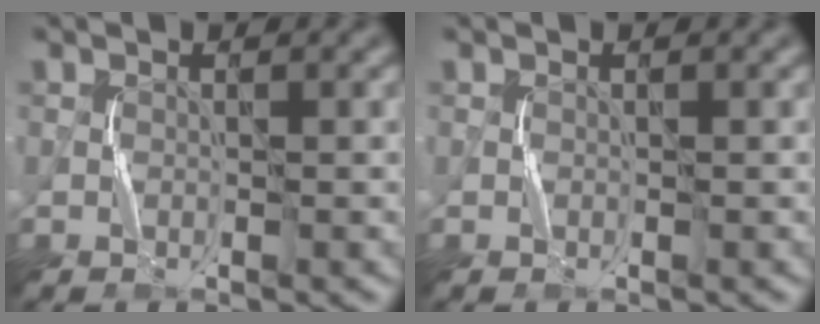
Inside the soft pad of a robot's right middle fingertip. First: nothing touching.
{"total": 0.0}